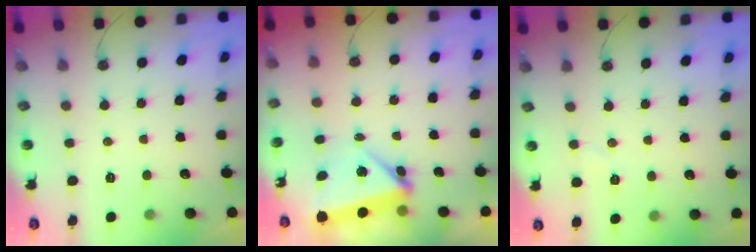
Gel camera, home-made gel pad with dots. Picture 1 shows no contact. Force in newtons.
{"total": 5.7, "press": 5.6, "slide": 0.7}
{"total": 3.4, "press": 3.0, "slide": 1.6}